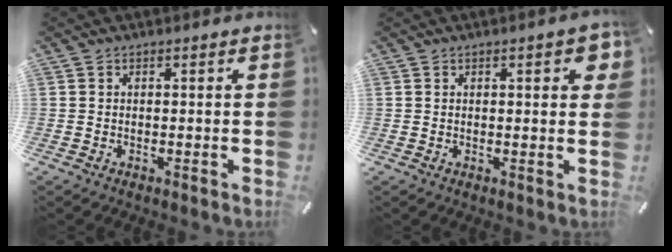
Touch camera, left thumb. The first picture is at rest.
{"total": 4.4, "force": [1.7, 1.4, 3.8], "torque": [-0.052, -0.003, 0.023]}